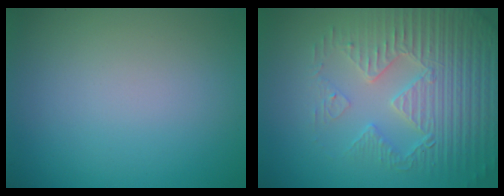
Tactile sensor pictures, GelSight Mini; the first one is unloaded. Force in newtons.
{"total": 5.8, "press": 5.2, "slide": 2.6}